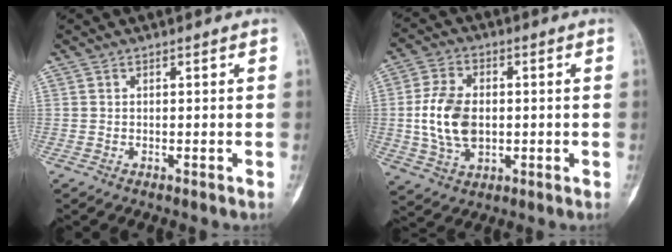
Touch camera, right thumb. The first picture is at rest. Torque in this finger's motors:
{"motor_torque": [1.63, 1.07, 0.55, -0.96, 0.41]}